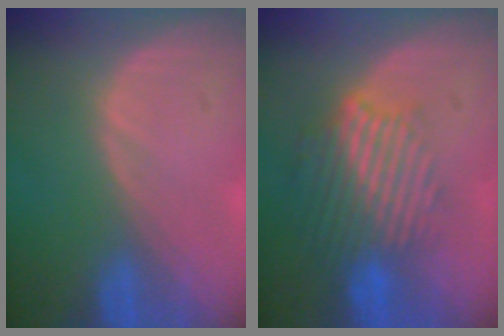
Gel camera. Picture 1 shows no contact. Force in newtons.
{"total": 9.7, "press": 8.1, "slide": 5.3}